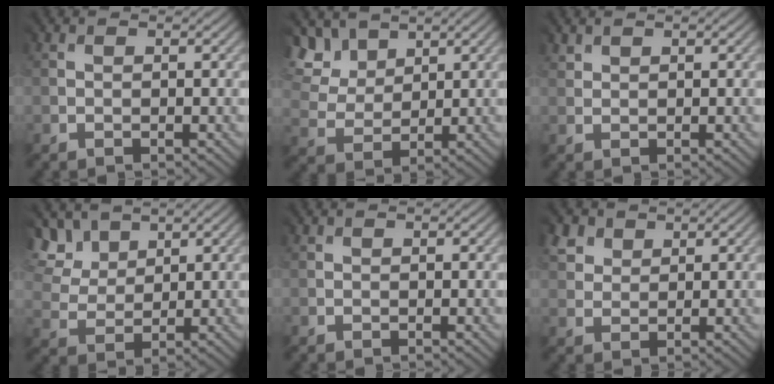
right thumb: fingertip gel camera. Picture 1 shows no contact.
{"total": 7.1, "force": [5.4, 4.0, 2.2], "torque": [-0.099, 0.012, 0.099]}
{"total": 1.9, "force": [1.7, 0.6, -0.5], "torque": [0.005, 0.000, 0.035]}
{"total": 6.4, "force": [5.0, 3.6, 1.7], "torque": [-0.084, 0.008, 0.094]}
{"total": 0.0}
{"total": 3.2, "force": [2.5, 1.9, -0.5], "torque": [-0.010, 0.004, 0.050]}